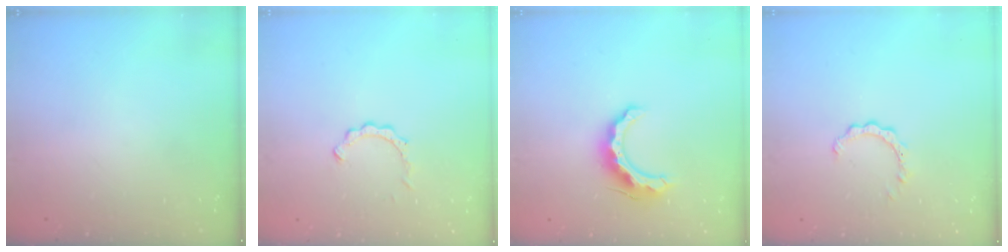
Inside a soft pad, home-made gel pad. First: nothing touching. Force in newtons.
{"total": 2.1, "press": 2.1, "slide": 0.2}
{"total": 10.8, "press": 10.8, "slide": 0.4}
{"total": 2.3, "press": 2.3, "slide": 0.3}